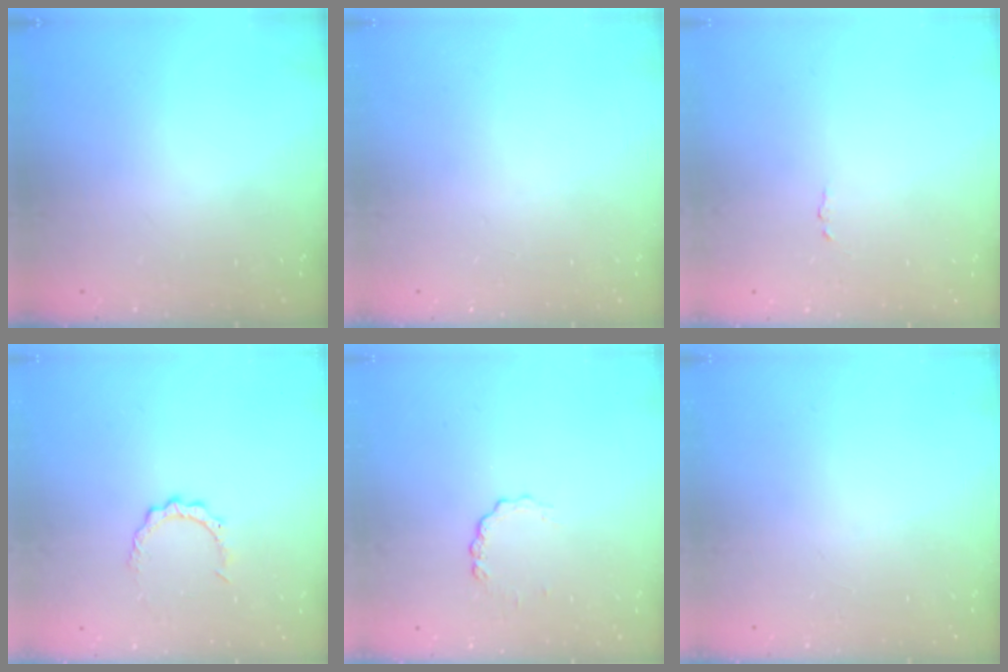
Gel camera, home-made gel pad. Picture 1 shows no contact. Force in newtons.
{"total": 0.0}
{"total": 1.7, "press": 1.7, "slide": 0.1}
{"total": 3.0, "press": 3.0, "slide": 0.2}
{"total": 2.8, "press": 2.8, "slide": 0.3}
{"total": 0.0}